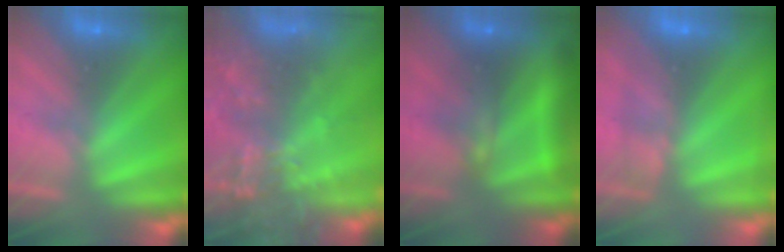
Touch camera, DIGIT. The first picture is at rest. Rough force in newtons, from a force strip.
{"total": 7.4}
{"total": 7.5}
{"total": 2.3}